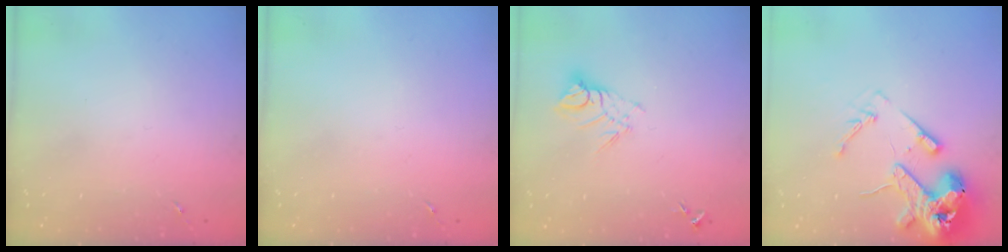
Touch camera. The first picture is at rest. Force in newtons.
{"total": 0.0}
{"total": 7.9, "press": 7.9, "slide": 0.5}
{"total": 14.8, "press": 14.6, "slide": 2.1}